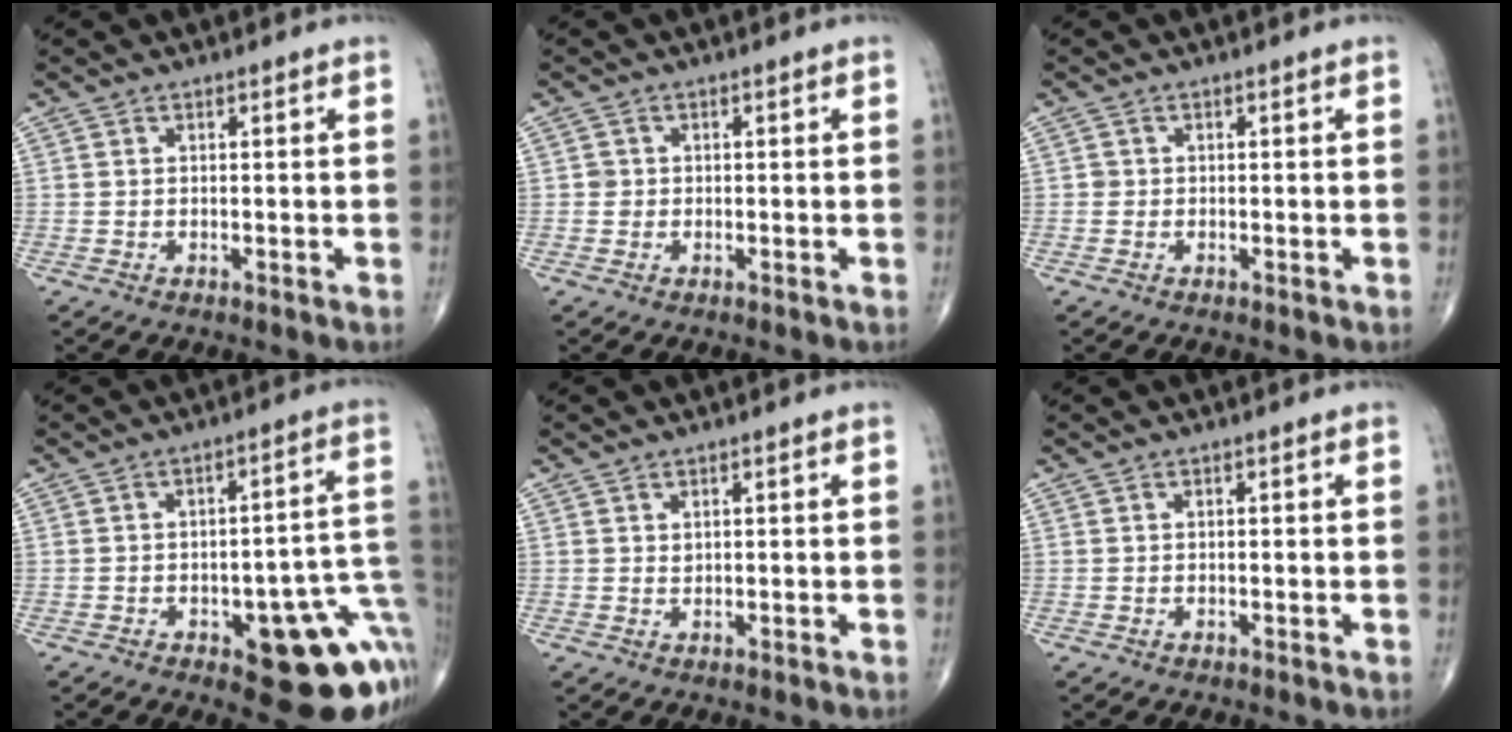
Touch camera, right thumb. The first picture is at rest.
{"total": 1.2, "force": [0.0, 1.2, 0.2], "torque": [0.004, 0.003, -0.001]}
{"total": 0.7, "force": [-0.1, 0.7, 0.1], "torque": [0.004, 0.004, -0.002]}
{"total": 17.8, "force": [-5.3, 6.9, 15.6], "torque": [-0.118, 0.038, -0.044]}
{"total": 0.7, "force": [0.4, 0.4, 0.4], "torque": [-0.002, -0.004, 0.008]}
{"total": 0.0}